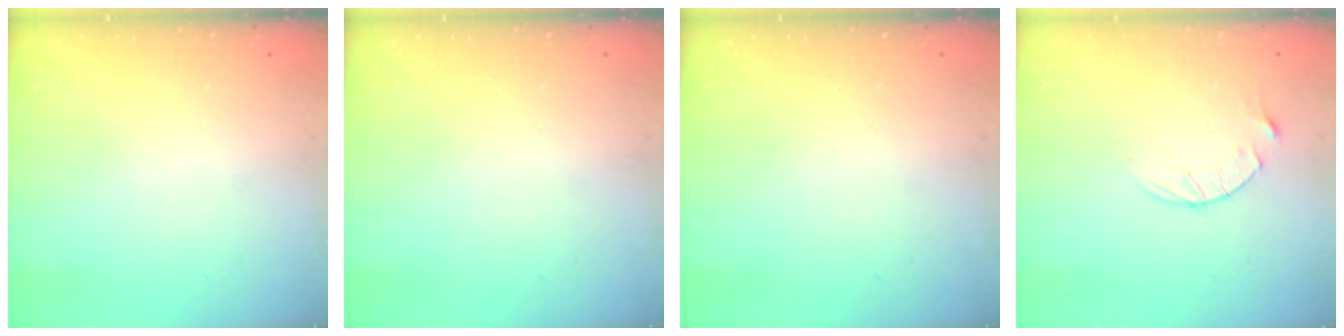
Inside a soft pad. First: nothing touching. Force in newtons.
{"total": 0.0}
{"total": 0.0}
{"total": 3.2, "press": 3.2, "slide": 0.4}